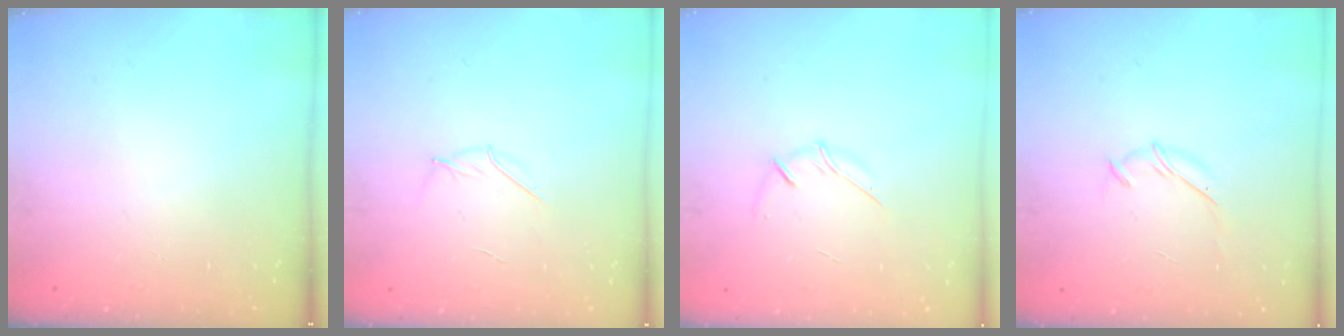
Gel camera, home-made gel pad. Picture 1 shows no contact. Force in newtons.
{"total": 3.3, "press": 3.2, "slide": 0.8}
{"total": 5.4, "press": 5.3, "slide": 1.0}
{"total": 5.3, "press": 5.1, "slide": 1.0}